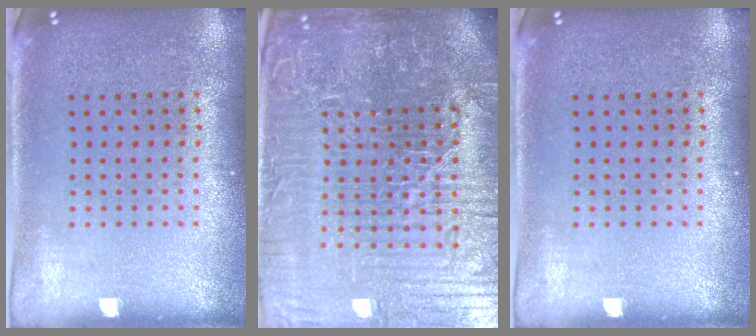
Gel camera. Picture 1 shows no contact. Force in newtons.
{"total": 7.9, "press": 7.0, "slide": 3.7}
{"total": 0.0}